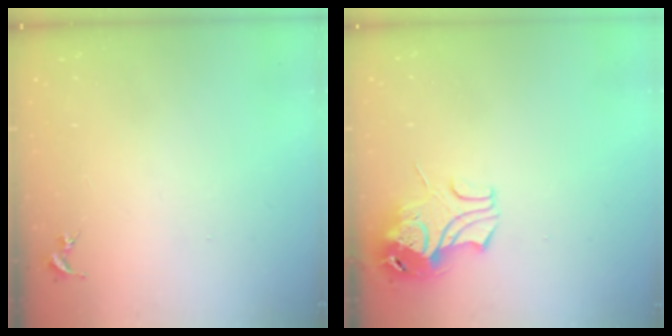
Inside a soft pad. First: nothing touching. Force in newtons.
{"total": 9.7, "press": 9.6, "slide": 1.4}